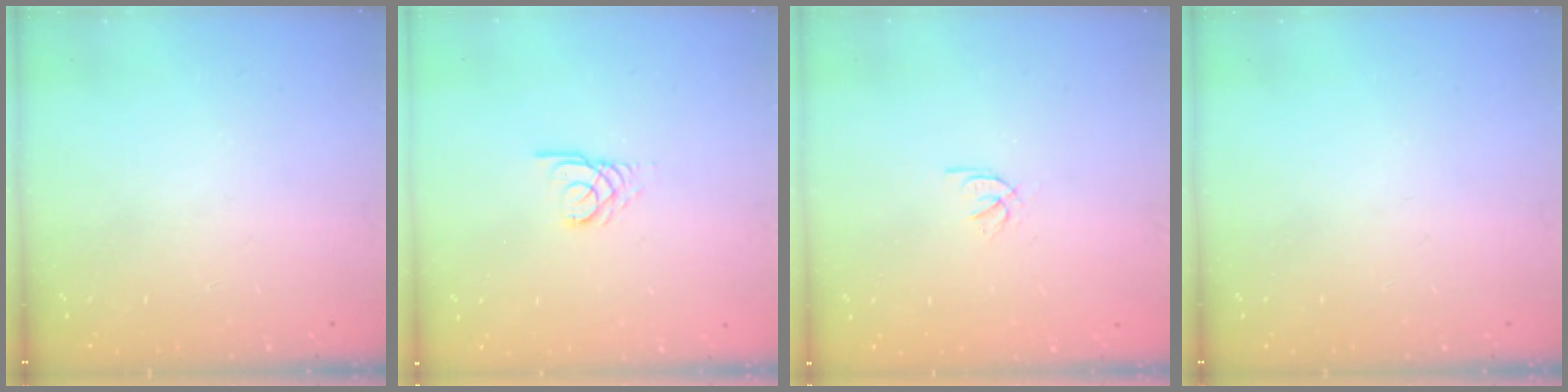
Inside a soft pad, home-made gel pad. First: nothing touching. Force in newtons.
{"total": 2.4, "press": 2.4, "slide": 0.1}
{"total": 2.2, "press": 2.2, "slide": 0.2}
{"total": 0.0}